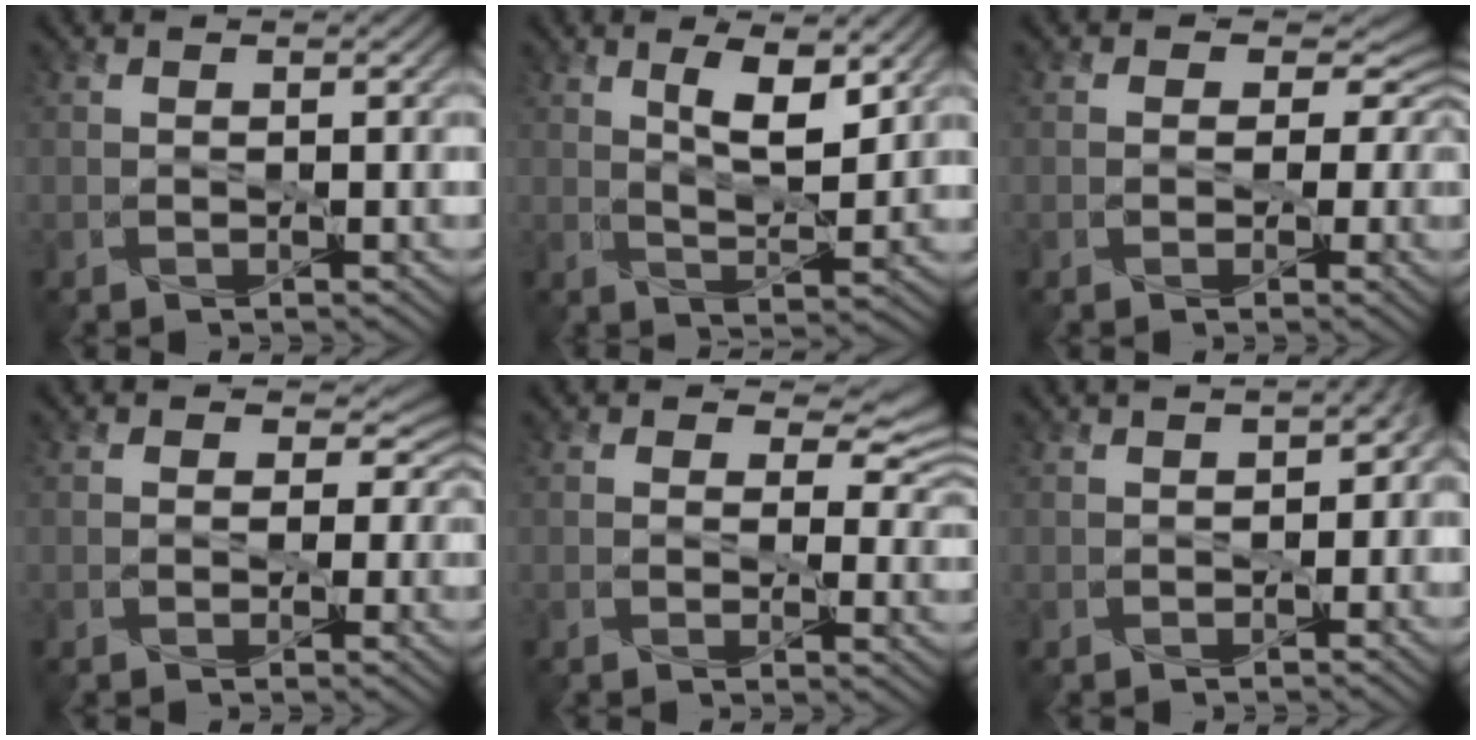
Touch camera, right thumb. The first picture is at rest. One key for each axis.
{"total": 5.8, "fx": 2.8, "fy": 2.0, "fz": 4.7, "tx": -0.090, "ty": -0.010, "tz": 0.052}
{"total": 4.6, "fx": 0.3, "fy": 3.9, "fz": 2.3, "tx": -0.024, "ty": 0.007, "tz": -0.005}
{"total": 3.5, "fx": 0.5, "fy": 3.1, "fz": 1.6, "tx": -0.020, "ty": -0.001, "tz": -0.003}
{"total": 5.5, "fx": 2.5, "fy": 3.7, "fz": 3.2, "tx": -0.039, "ty": -0.010, "tz": 0.027}
{"total": 2.8, "fx": -0.3, "fy": 2.1, "fz": 1.8, "tx": -0.018, "ty": -0.012, "tz": -0.003}